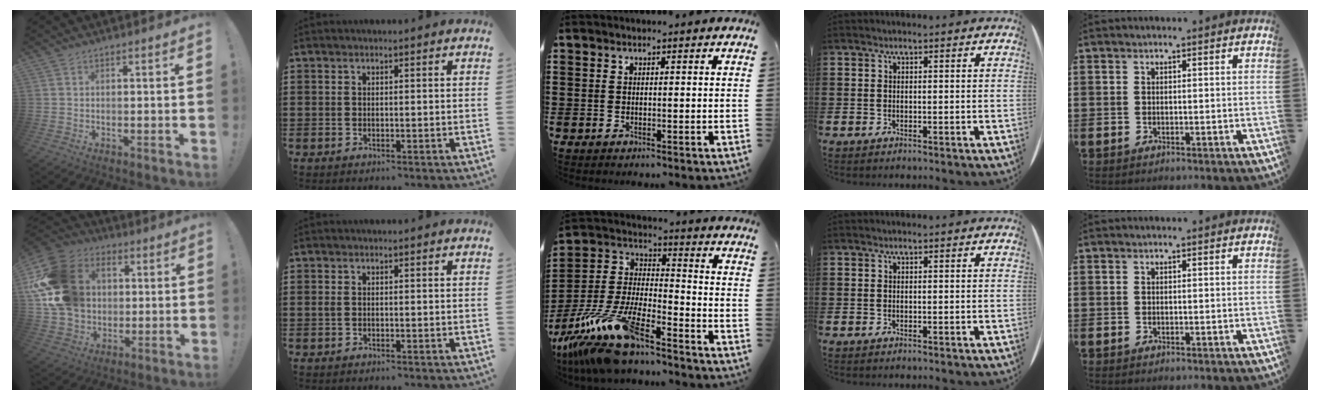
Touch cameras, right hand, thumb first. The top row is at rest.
{"thumb": {"total": 21.6, "force": [3.7, 17.5, 12.1], "torque": [-0.210, -0.004, 0.087]}, "index": {"total": 0.6, "force": [0.0, 0.3, 0.5], "torque": [-0.018, -0.001, -0.003]}, "middle": {"total": 13.2, "force": [-11.0, 1.8, 7.1], "torque": [-0.161, 0.006, -0.219]}}